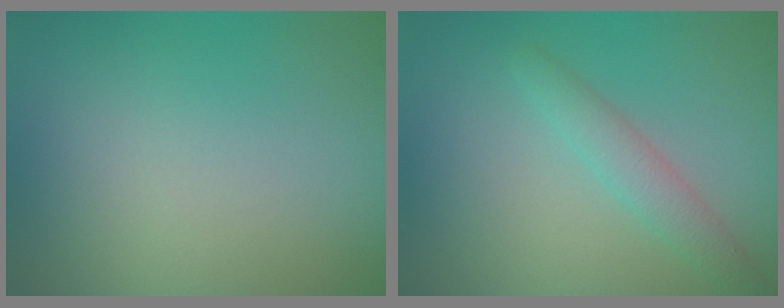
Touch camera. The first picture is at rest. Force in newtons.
{"total": 2.4, "press": 2.4, "slide": 0.2}